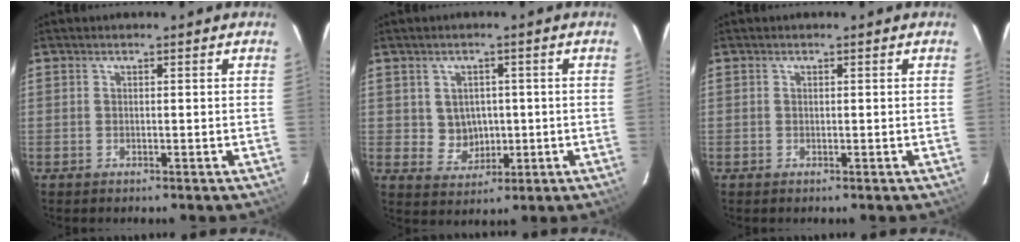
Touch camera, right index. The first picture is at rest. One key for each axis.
{"total": 5.2, "fx": 0.3, "fy": 4.9, "fz": 1.7, "tx": -0.036, "ty": 0.009, "tz": 0.019}
{"total": 0.0}